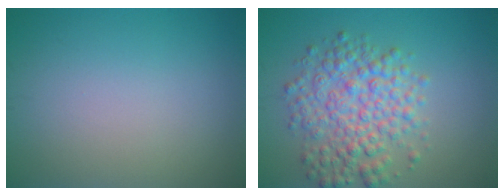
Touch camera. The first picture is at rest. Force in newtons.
{"total": 5.9, "press": 5.9, "slide": 0.1}